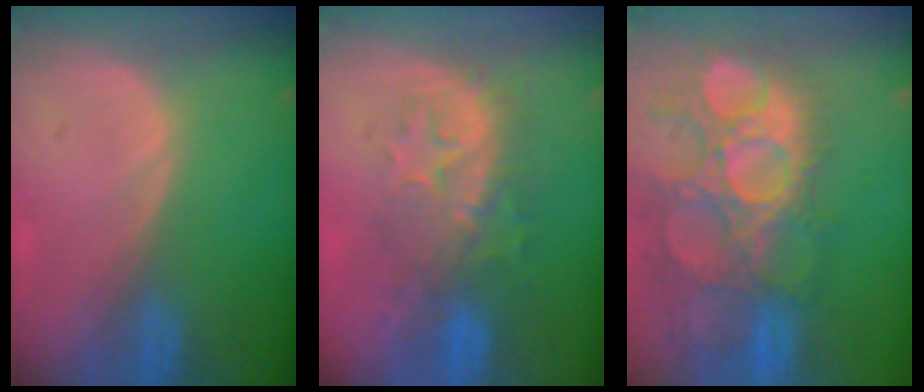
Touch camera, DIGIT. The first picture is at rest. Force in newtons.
{"total": 8.3, "press": 8.2, "slide": 1.0}
{"total": 14.8, "press": 12.7, "slide": 7.6}